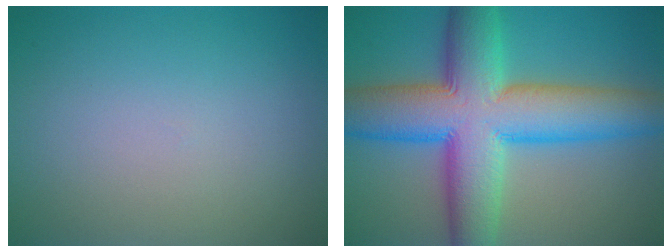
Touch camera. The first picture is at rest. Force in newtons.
{"total": 13.3, "press": 13.3, "slide": 0.6}